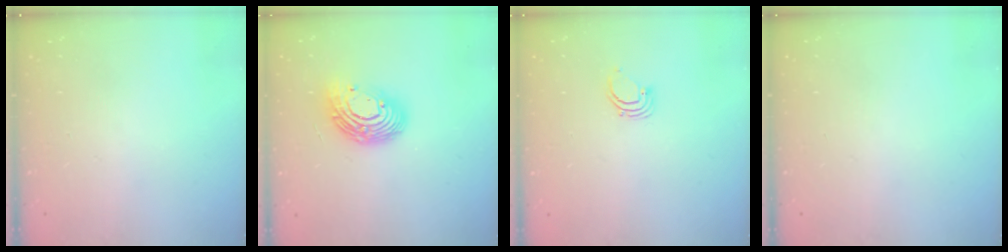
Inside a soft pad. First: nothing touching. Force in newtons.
{"total": 13.9, "press": 13.8, "slide": 1.1}
{"total": 2.3, "press": 2.3, "slide": 0.1}
{"total": 0.0}